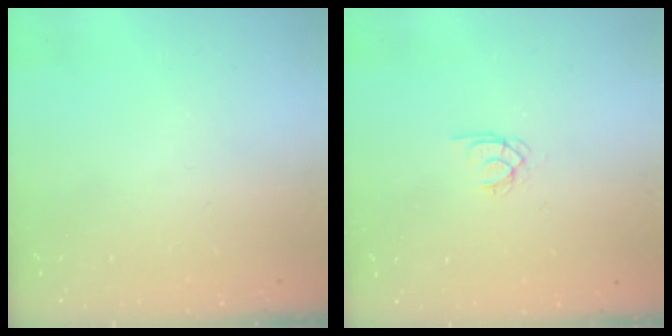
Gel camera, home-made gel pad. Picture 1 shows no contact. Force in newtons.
{"total": 1.7, "press": 1.7, "slide": 0.1}